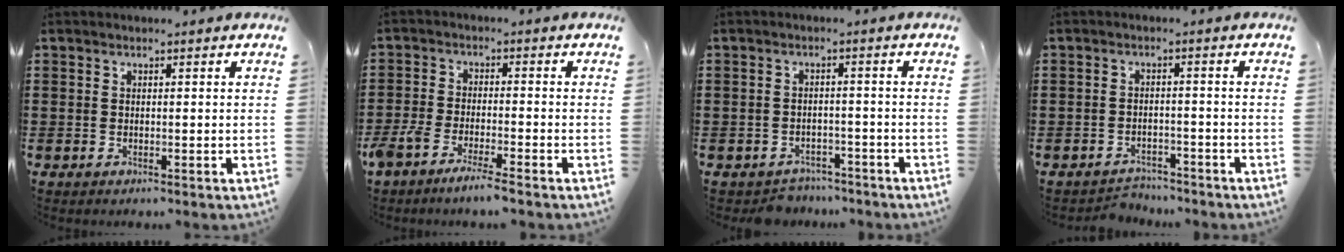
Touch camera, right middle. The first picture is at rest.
{"total": 4.3, "force": [-3.7, 0.2, 2.2], "torque": [-0.058, -0.012, -0.073]}
{"total": 2.6, "force": [-2.5, 0.8, -0.2], "torque": [-0.005, 0.001, -0.055]}
{"total": 2.7, "force": [-2.6, 0.6, -0.1], "torque": [-0.006, 0.000, -0.058]}